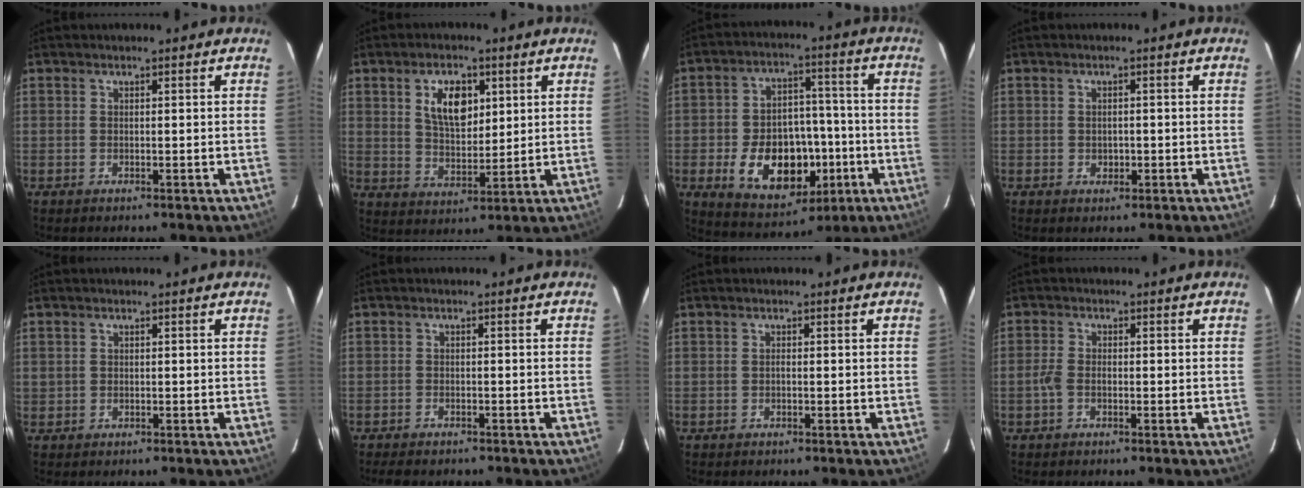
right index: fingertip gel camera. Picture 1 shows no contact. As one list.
[{"total": 8.7, "force": [3.2, 4.7, 6.6], "torque": [-0.116, 0.009, 0.063]}, {"total": 16.4, "force": [-5.1, 11.0, 11.1], "torque": [-0.223, 0.018, -0.057]}, {"total": 1.7, "force": [-0.3, 1.6, 0.7], "torque": [-0.008, 0.001, -0.002]}, {"total": 0.7, "force": [0.0, 0.7, 0.1], "torque": [0.001, 0.001, 0.001]}, {"total": 4.5, "force": [-3.9, 1.5, 1.7], "torque": [-0.042, -0.007, -0.058]}, {"total": 0.0}, {"total": 2.4, "force": [-1.0, 1.4, 1.8], "torque": [-0.043, 0.004, -0.020]}]